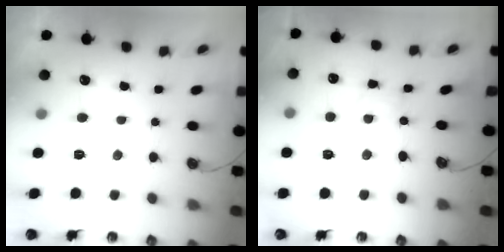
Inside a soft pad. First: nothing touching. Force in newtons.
{"total": 2.3, "press": 2.3, "slide": 0.4}